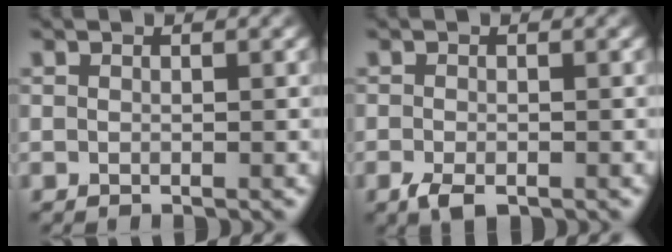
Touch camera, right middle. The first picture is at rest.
{"total": 2.2, "force": [-1.3, 1.0, 1.5], "torque": [-0.030, -0.006, -0.024]}